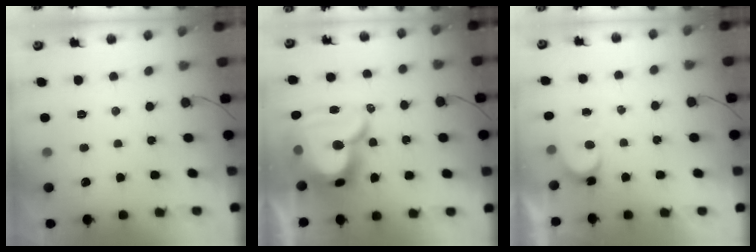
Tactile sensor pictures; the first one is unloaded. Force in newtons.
{"total": 26.1, "press": 26.0, "slide": 2.7}
{"total": 4.0, "press": 4.0, "slide": 0.4}